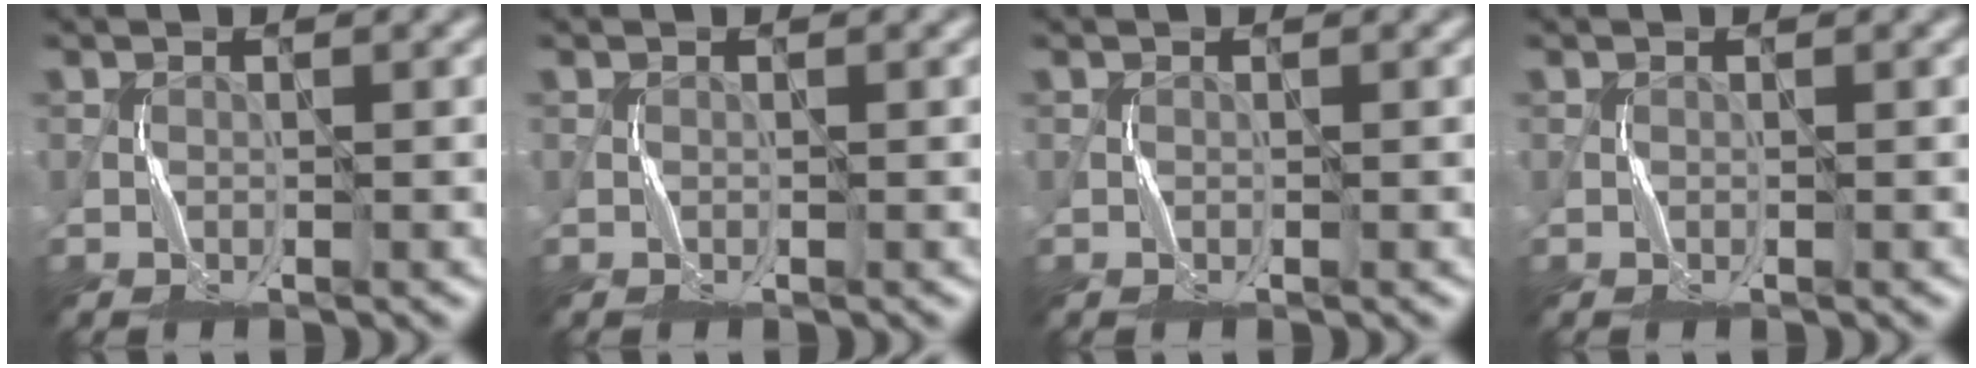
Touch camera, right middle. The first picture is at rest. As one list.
[{"total": 0.0}, {"total": 0.0}, {"total": 0.0}]